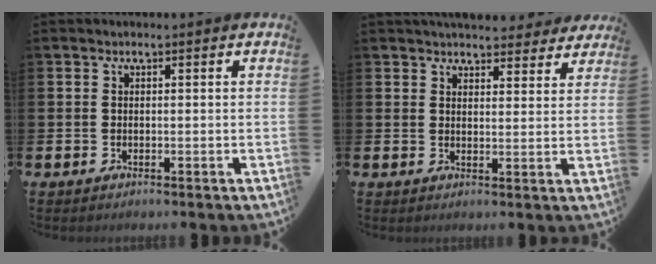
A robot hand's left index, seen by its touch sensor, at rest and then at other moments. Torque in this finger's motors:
{"motor_torque": [0.57, -1.22, -0.08, 0.15]}